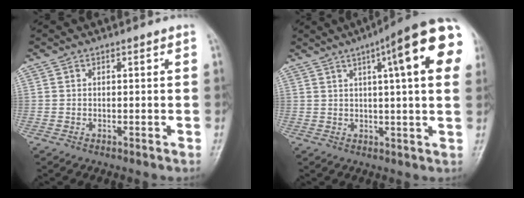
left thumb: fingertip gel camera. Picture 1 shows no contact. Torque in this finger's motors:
{"motor_torque": [0.53, 1.02, 1.84, -0.93, 0.16]}